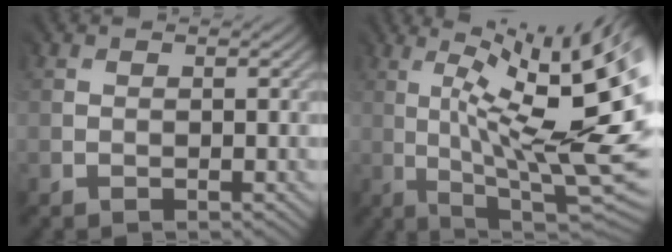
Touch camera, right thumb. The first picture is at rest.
{"total": 17.0, "force": [1.2, 3.6, 16.5], "torque": [-0.222, 0.014, 0.041]}